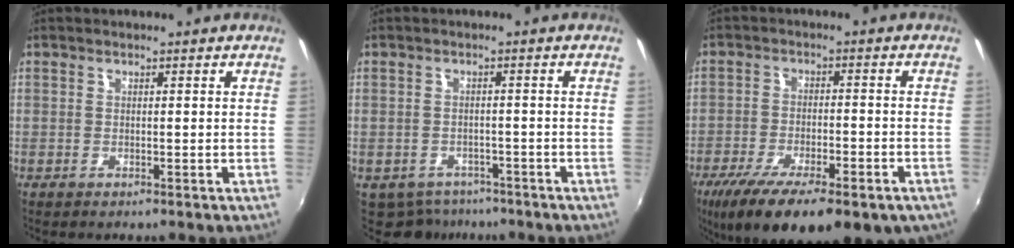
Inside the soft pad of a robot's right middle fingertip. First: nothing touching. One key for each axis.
{"total": 5.9, "fx": -4.5, "fy": 3.5, "fz": 1.3, "tx": -0.037, "ty": -0.012, "tz": -0.062}
{"total": 20.6, "fx": -13.2, "fy": 7.4, "fz": 14.0, "tx": -0.260, "ty": -0.059, "tz": -0.191}